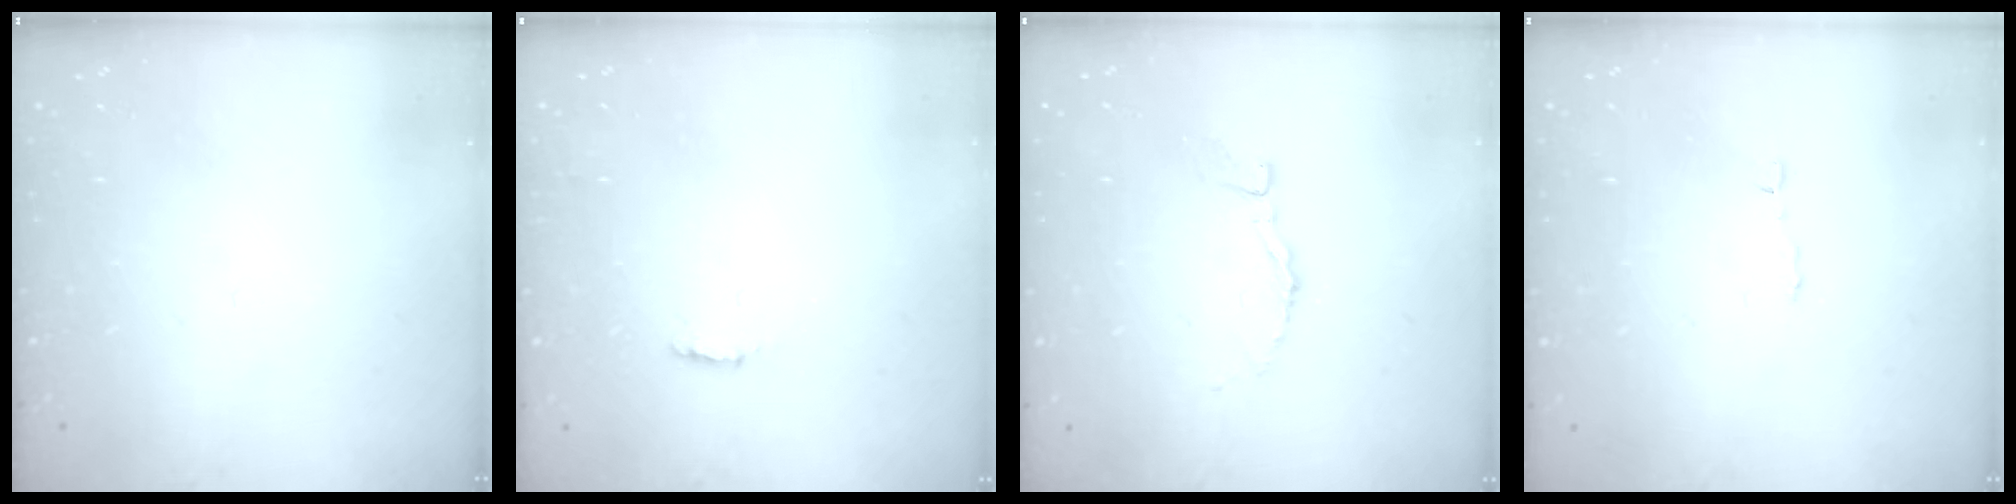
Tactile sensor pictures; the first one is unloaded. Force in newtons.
{"total": 2.3, "press": 2.2, "slide": 0.5}
{"total": 5.1, "press": 5.1, "slide": 0.2}
{"total": 1.2, "press": 1.2, "slide": 0.0}